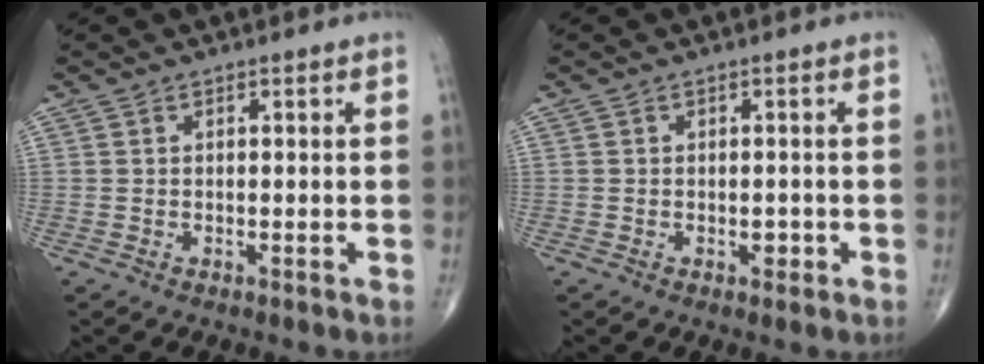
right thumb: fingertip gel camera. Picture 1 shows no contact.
{"total": 1.6, "force": [-0.5, 1.1, 1.1], "torque": [-0.007, 0.002, -0.007]}